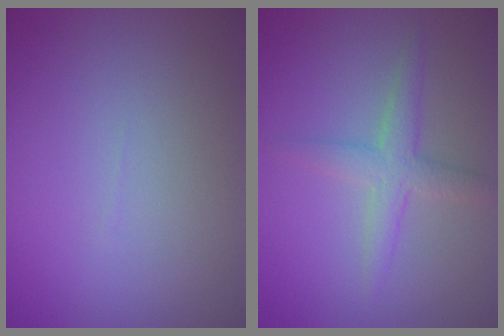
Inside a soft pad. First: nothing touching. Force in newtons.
{"total": 2.7, "press": 2.7, "slide": 0.1}